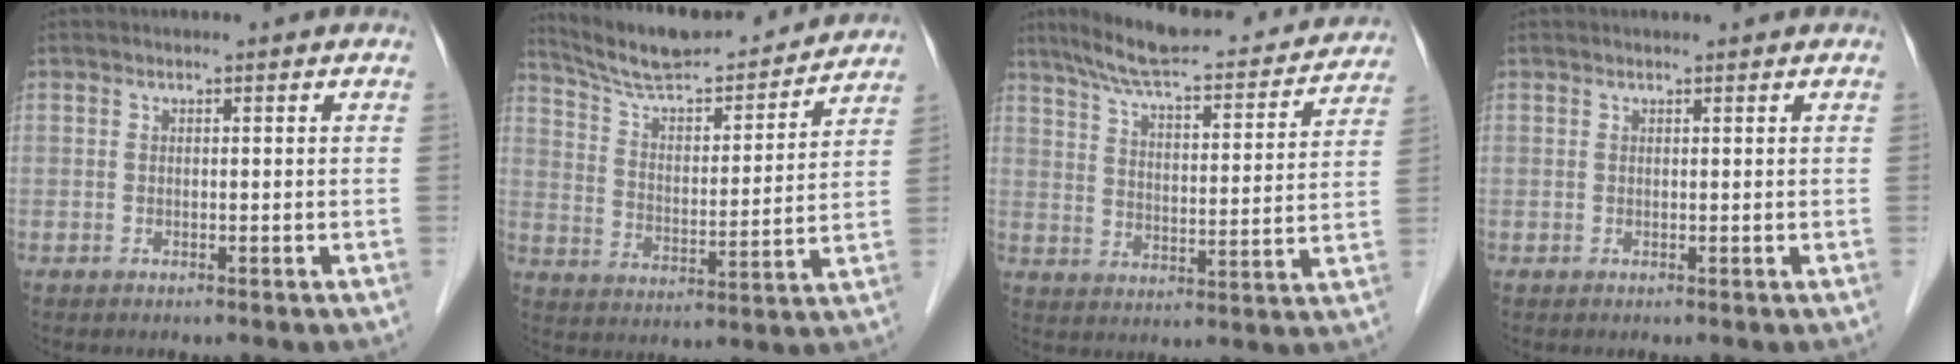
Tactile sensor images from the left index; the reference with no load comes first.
{"total": 18.4, "force": [17.2, 2.6, 6.0], "torque": [-0.098, 0.003, 0.263]}
{"total": 20.8, "force": [18.9, 3.1, 8.2], "torque": [-0.128, 0.005, 0.261]}
{"total": 1.0, "force": [0.9, 0.0, 0.3], "torque": [-0.007, 0.006, 0.016]}